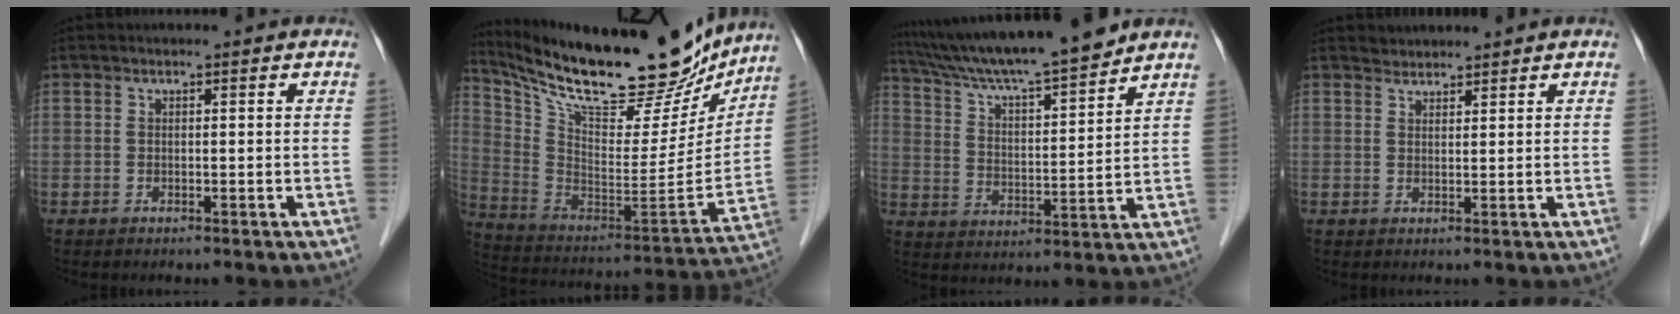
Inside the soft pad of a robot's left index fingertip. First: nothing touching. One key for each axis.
{"total": 28.4, "fx": 24.4, "fy": 7.0, "fz": 12.8, "tx": -0.225, "ty": -0.033, "tz": 0.366}
{"total": 16.2, "fx": 14.4, "fy": 0.0, "fz": 7.3, "tx": -0.129, "ty": 0.007, "tz": 0.239}
{"total": 1.8, "fx": 1.8, "fy": 0.3, "fz": -0.3, "tx": -0.001, "ty": 0.010, "tz": 0.034}